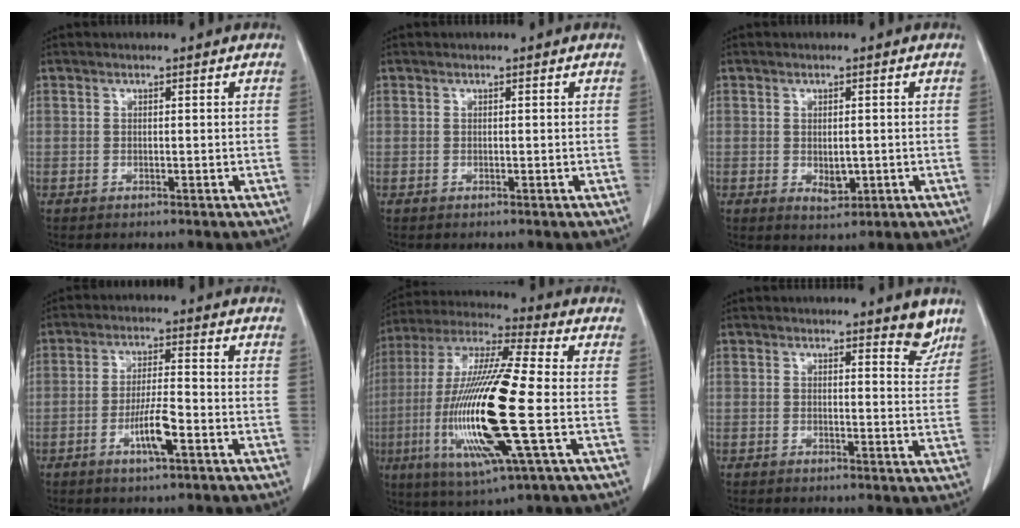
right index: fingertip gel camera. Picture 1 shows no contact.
{"total": 0.0}
{"total": 3.0, "force": [-0.4, 1.6, 2.5], "torque": [-0.039, -0.007, 0.003]}
{"total": 6.1, "force": [-2.5, 0.7, 5.6], "torque": [-0.106, -0.005, -0.045]}
{"total": 20.9, "force": [-3.6, 1.6, 20.5], "torque": [-0.433, -0.016, -0.068]}
{"total": 3.6, "force": [3.1, 0.9, 1.7], "torque": [-0.013, -0.025, 0.029]}